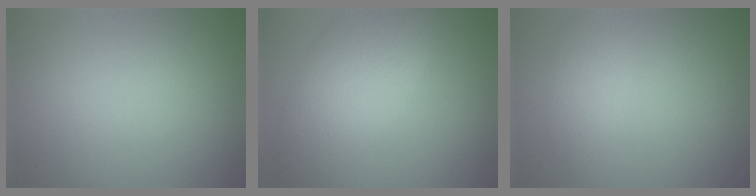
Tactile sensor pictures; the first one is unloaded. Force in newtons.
{"total": 5.7, "press": 5.7, "slide": 0.3}
{"total": 1.9, "press": 1.9, "slide": 0.1}